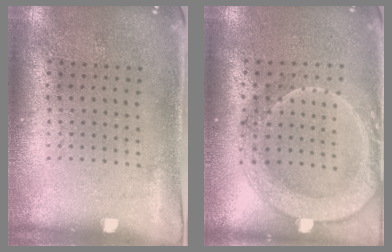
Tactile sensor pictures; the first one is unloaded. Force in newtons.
{"total": 2.0, "press": 1.9, "slide": 0.8}